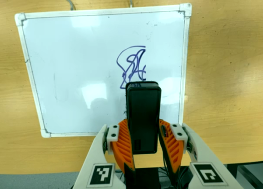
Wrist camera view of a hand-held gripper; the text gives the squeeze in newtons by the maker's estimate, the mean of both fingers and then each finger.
{"total": 6.4, "left": 5.5, "right": 7.2}